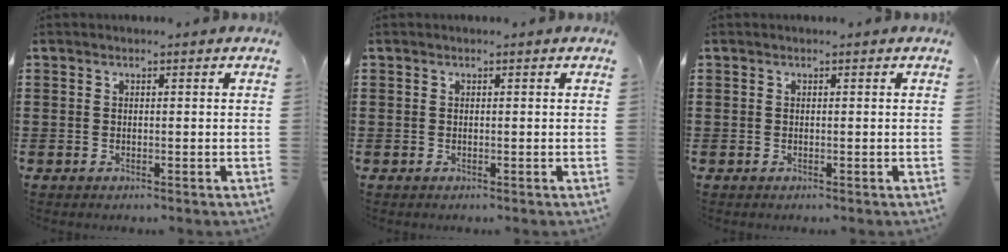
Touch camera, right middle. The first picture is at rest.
{"total": 0.0}
{"total": 0.0}